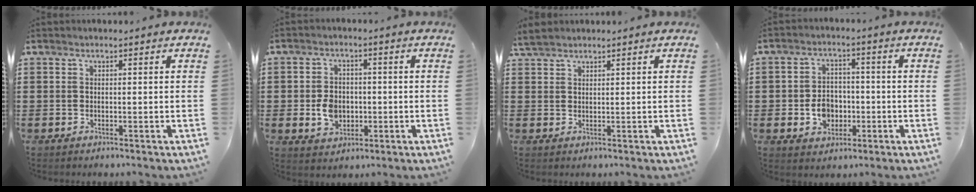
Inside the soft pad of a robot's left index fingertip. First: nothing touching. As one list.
[{"total": 5.1, "force": [-0.9, 4.1, 3.0], "torque": [-0.062, 0.003, -0.019]}, {"total": 2.2, "force": [2.0, 0.5, 0.8], "torque": [-0.022, 0.005, 0.039]}, {"total": 5.6, "force": [-1.3, 4.5, 3.0], "torque": [-0.055, 0.008, -0.026]}]